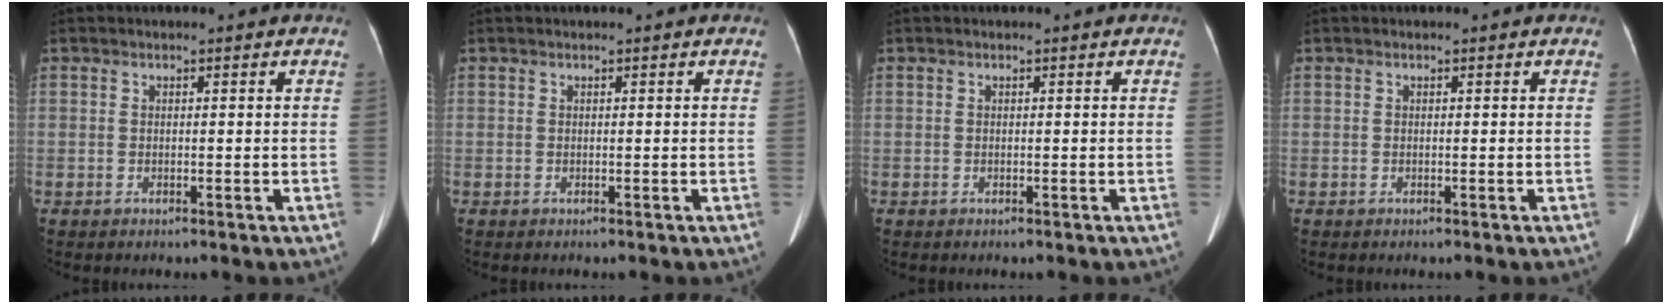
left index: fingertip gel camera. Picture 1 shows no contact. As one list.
[{"total": 0.0}, {"total": 0.0}, {"total": 0.0}]